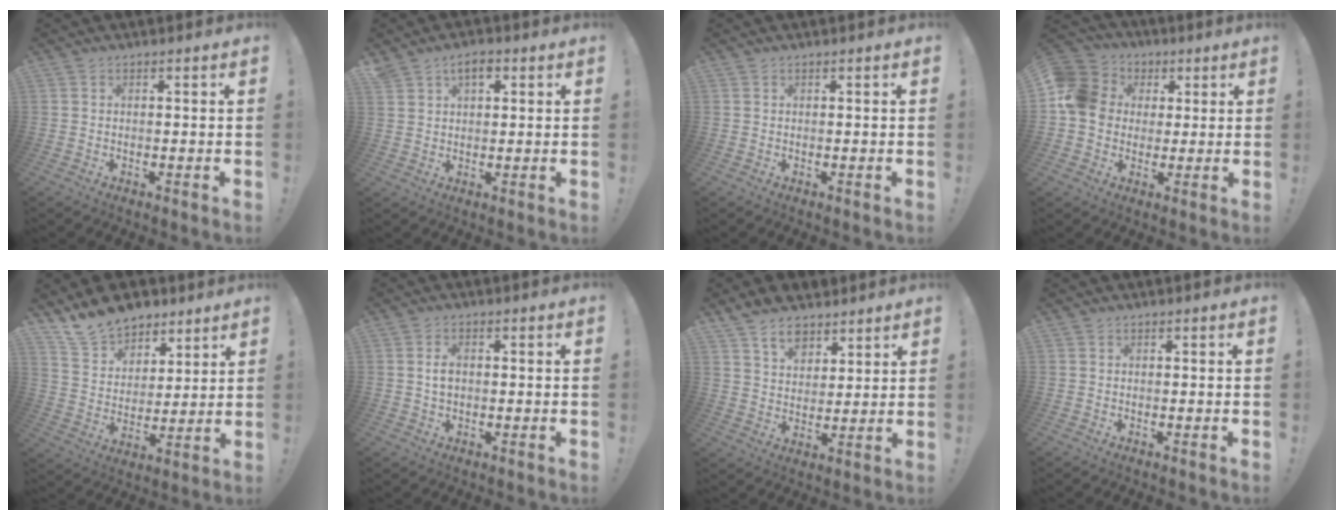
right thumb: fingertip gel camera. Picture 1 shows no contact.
{"total": 4.8, "force": [2.4, 2.7, 3.2], "torque": [-0.053, -0.002, 0.043]}
{"total": 0.0}
{"total": 12.9, "force": [1.7, 11.4, 5.8], "torque": [-0.097, 0.005, 0.036]}
{"total": 13.8, "force": [11.2, 7.5, 2.7], "torque": [-0.061, -0.088, 0.216]}
{"total": 2.8, "force": [0.2, 1.8, 2.1], "torque": [-0.033, 0.004, 0.002]}
{"total": 9.3, "force": [6.6, 5.8, 3.1], "torque": [-0.051, -0.040, 0.126]}
{"total": 0.0}